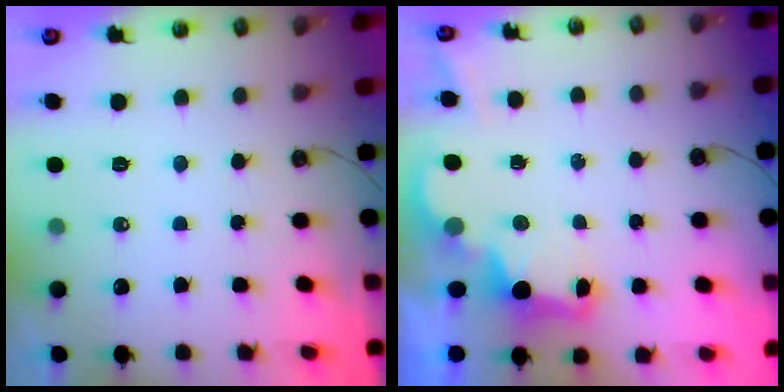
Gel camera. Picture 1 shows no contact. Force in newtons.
{"total": 2.9, "press": 2.9, "slide": 0.6}